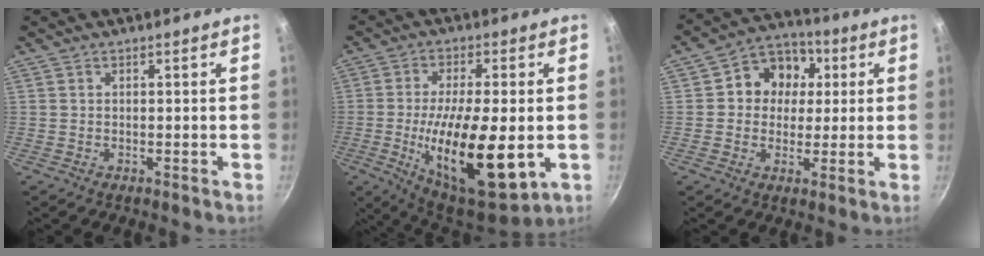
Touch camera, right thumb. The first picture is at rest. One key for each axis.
{"total": 20.3, "fx": -3.6, "fy": 7.5, "fz": 18.6, "tx": -0.318, "ty": -0.024, "tz": -0.040}
{"total": 10.9, "fx": 1.8, "fy": 9.0, "fz": 5.9, "tx": -0.042, "ty": 0.013, "tz": 0.017}